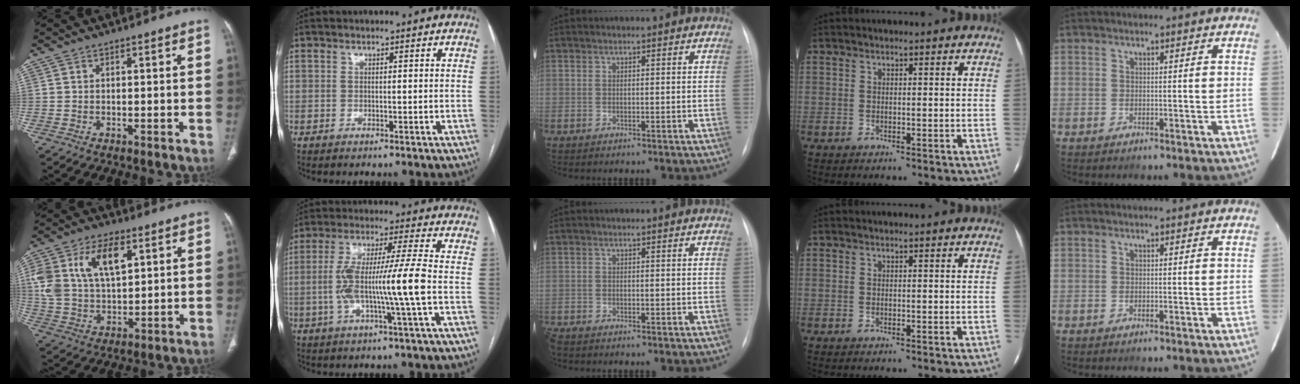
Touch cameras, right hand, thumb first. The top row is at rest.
{"thumb": {"total": 15.1, "force": [5.5, 8.4, 11.3], "torque": [-0.208, -0.004, 0.110]}, "index": {"total": 11.4, "force": [-2.0, -0.7, 11.2], "torque": [-0.217, 0.008, -0.040]}, "middle": {"total": 1.6, "force": [-1.4, 0.4, 0.6], "torque": [-0.015, -0.005, -0.026]}}